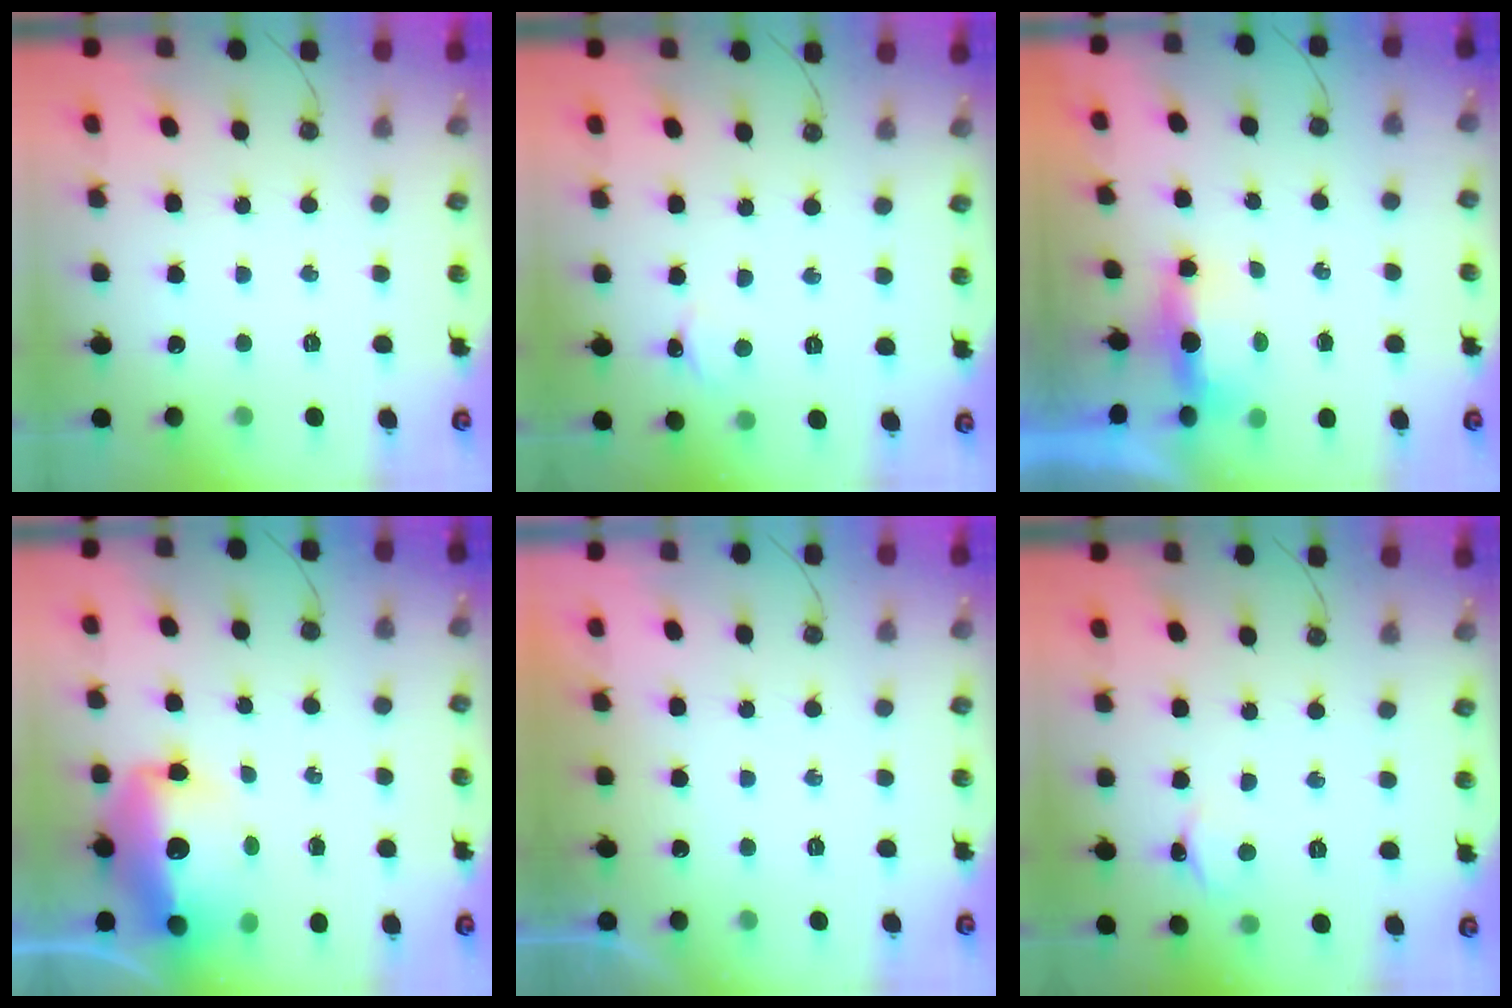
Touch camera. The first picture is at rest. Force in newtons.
{"total": 1.7, "press": 1.7, "slide": 0.2}
{"total": 5.0, "press": 4.9, "slide": 1.2}
{"total": 19.6, "press": 19.4, "slide": 2.2}
{"total": 0.0}
{"total": 3.1, "press": 3.0, "slide": 0.3}